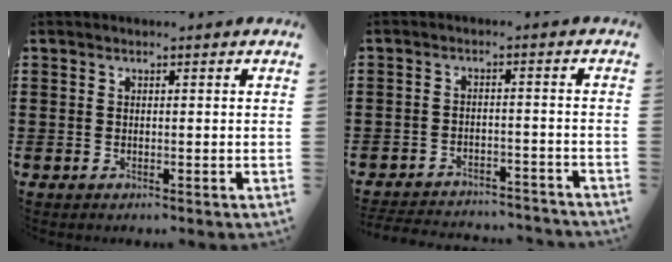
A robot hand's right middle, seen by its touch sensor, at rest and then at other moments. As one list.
[{"total": 3.5, "force": [-3.5, 0.3, 0.1], "torque": [-0.006, 0.002, -0.074]}]